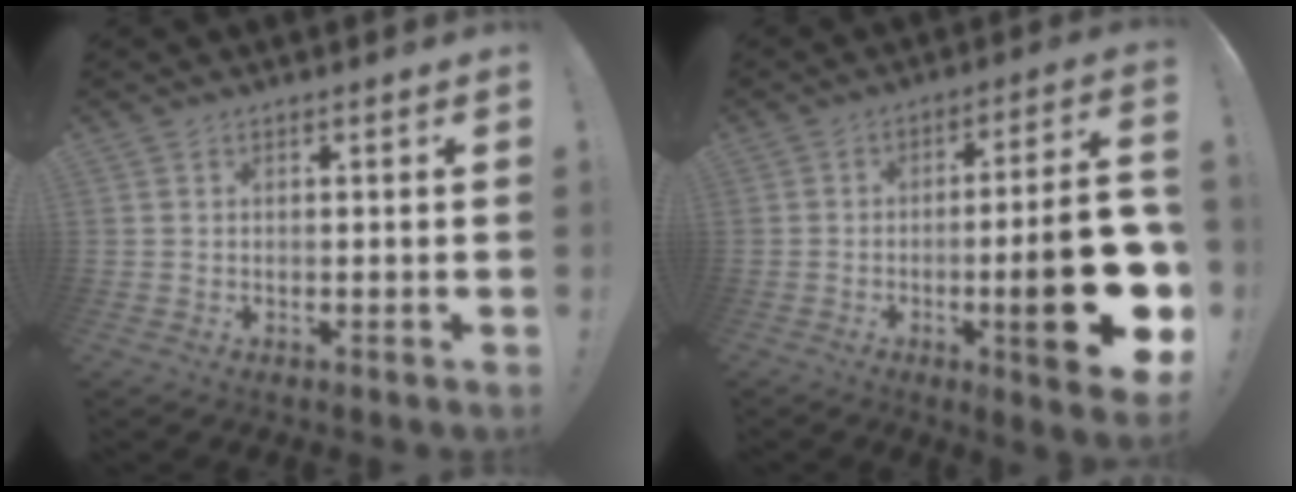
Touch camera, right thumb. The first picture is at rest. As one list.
[{"total": 21.9, "force": [-5.3, 4.7, 20.7], "torque": [-0.306, 0.013, -0.074]}]